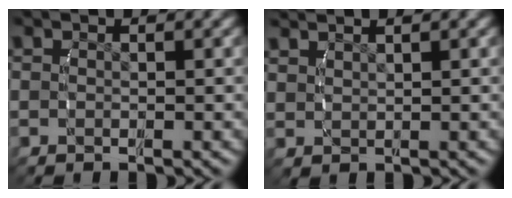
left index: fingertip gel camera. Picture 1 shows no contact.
{"total": 1.8, "force": [1.6, -0.8, 0.2], "torque": [0.001, 0.004, 0.038]}